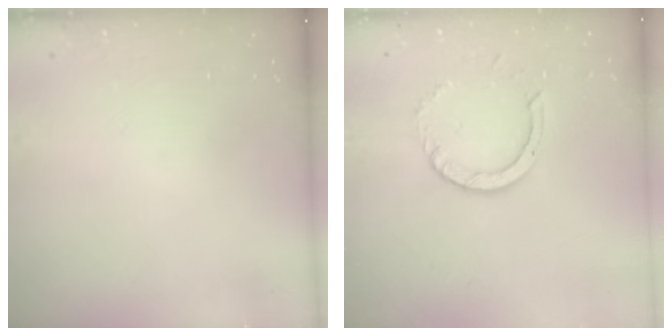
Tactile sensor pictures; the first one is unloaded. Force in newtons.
{"total": 4.2, "press": 4.2, "slide": 0.3}